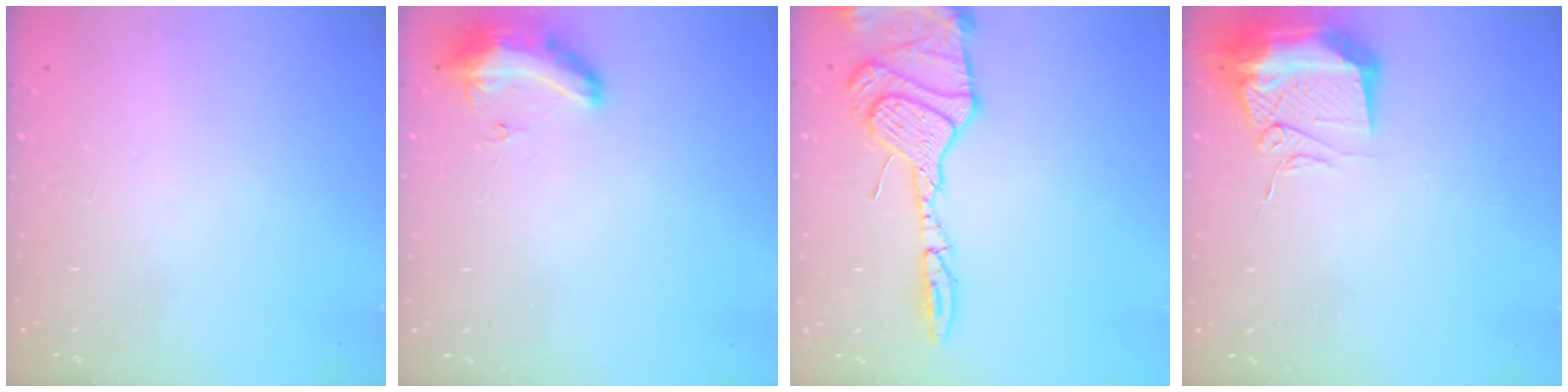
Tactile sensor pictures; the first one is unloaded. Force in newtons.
{"total": 14.6, "press": 10.5, "slide": 10.2}
{"total": 18.6, "press": 18.4, "slide": 3.1}
{"total": 13.6, "press": 13.3, "slide": 2.8}